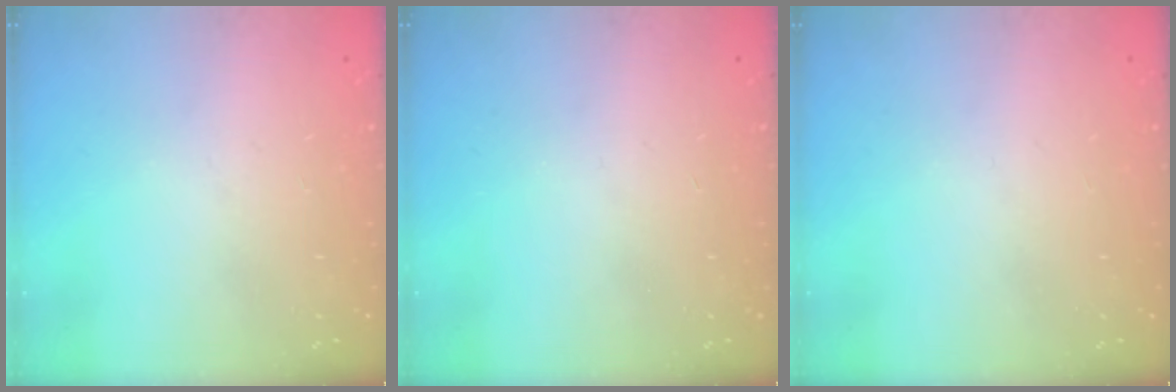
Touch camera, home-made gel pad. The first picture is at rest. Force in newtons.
{"total": 0.0}
{"total": 0.0}